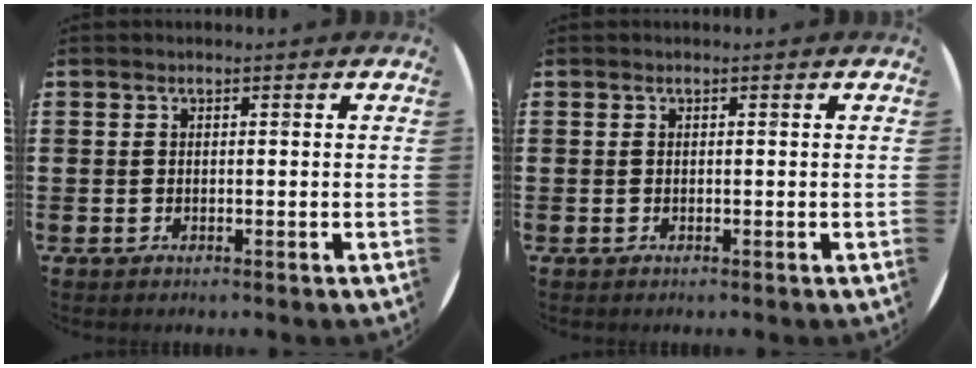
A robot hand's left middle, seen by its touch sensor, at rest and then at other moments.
{"total": 0.0}